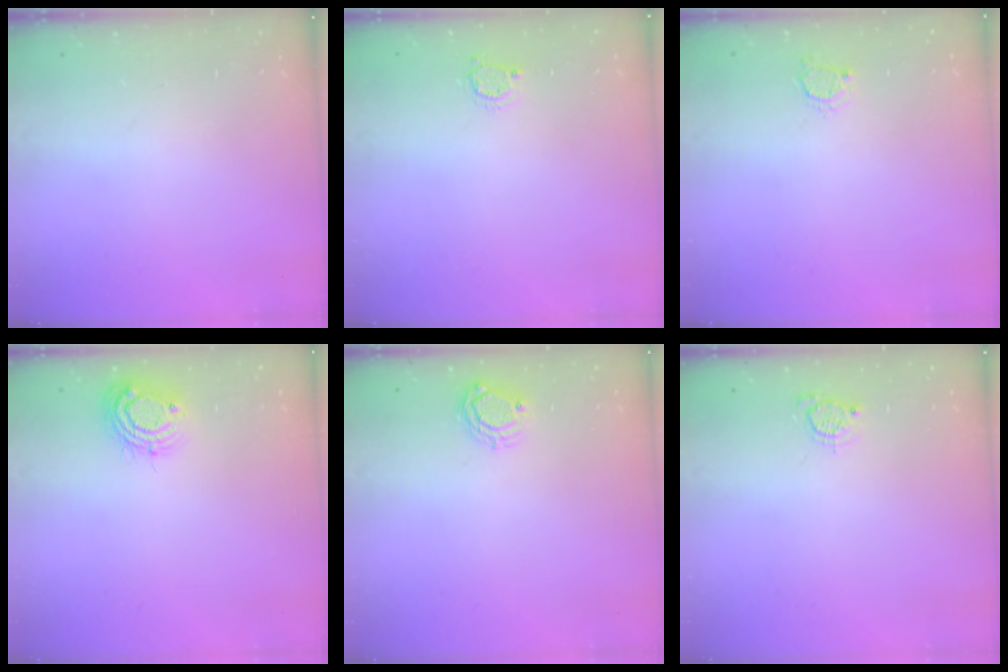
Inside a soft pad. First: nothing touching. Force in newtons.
{"total": 3.1, "press": 3.0, "slide": 0.4}
{"total": 3.0, "press": 3.0, "slide": 0.4}
{"total": 9.1, "press": 9.0, "slide": 0.8}
{"total": 5.6, "press": 5.6, "slide": 0.3}
{"total": 3.3, "press": 3.3, "slide": 0.4}